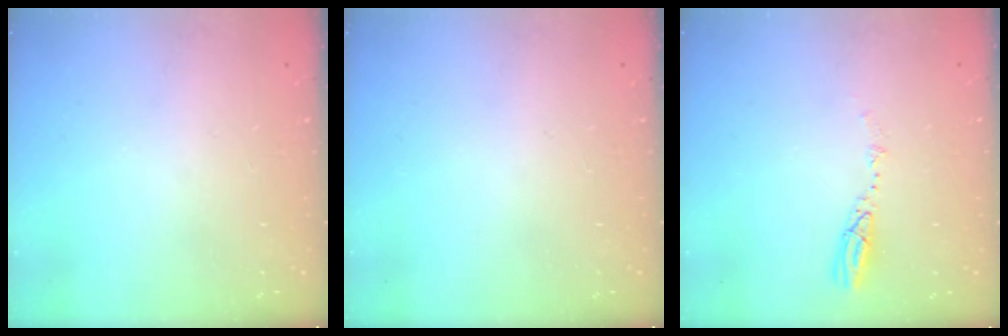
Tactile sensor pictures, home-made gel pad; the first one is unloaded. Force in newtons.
{"total": 0.0}
{"total": 4.4, "press": 4.4, "slide": 0.4}